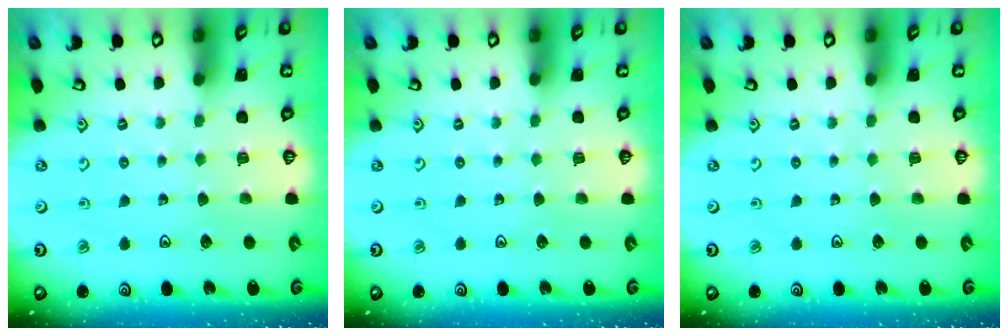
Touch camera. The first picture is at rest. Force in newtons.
{"total": 0.0}
{"total": 0.0}